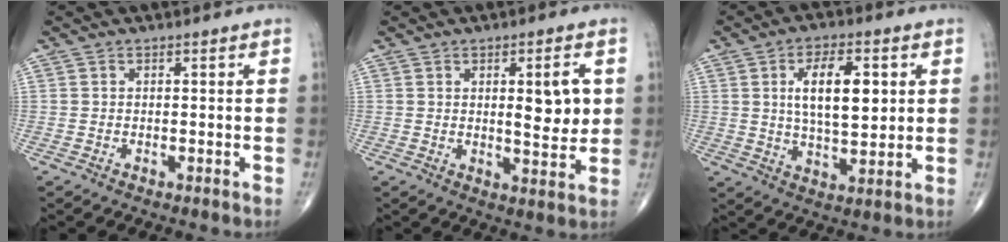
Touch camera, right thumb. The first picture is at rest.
{"total": 8.1, "force": [1.6, 2.6, 7.5], "torque": [-0.096, -0.015, 0.026]}
{"total": 11.8, "force": [2.7, 5.3, 10.1], "torque": [-0.154, -0.011, 0.048]}